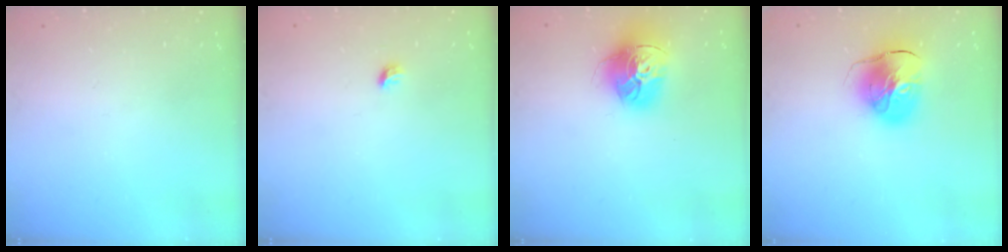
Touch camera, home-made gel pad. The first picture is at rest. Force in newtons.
{"total": 3.6, "press": 3.5, "slide": 1.0}
{"total": 15.9, "press": 15.8, "slide": 1.4}
{"total": 11.2, "press": 11.1, "slide": 1.5}